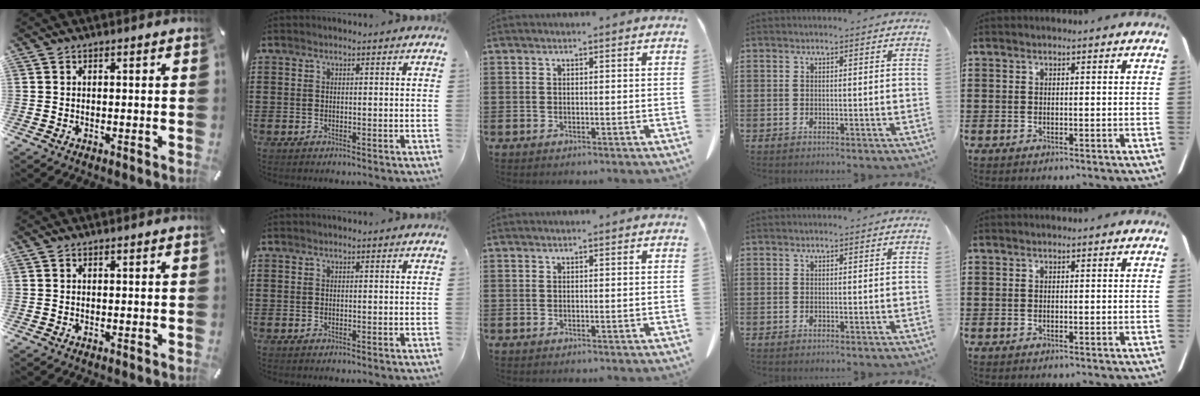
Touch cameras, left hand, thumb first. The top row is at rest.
{}